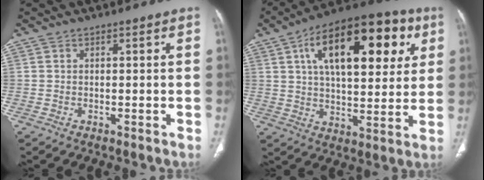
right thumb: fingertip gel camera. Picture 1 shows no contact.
{"total": 24.9, "force": [8.8, 11.8, 20.0], "torque": [-0.272, 0.006, 0.130]}